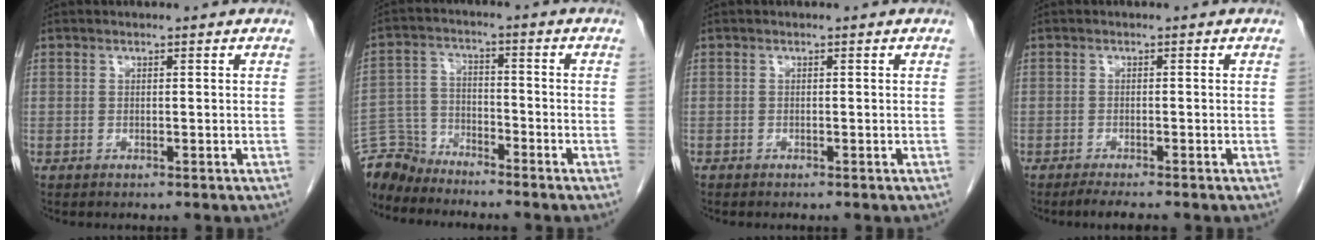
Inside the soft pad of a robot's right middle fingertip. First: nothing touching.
{"total": 6.8, "force": [-6.7, 1.3, -0.5], "torque": [0.005, 0.004, -0.132]}
{"total": 0.0}
{"total": 2.7, "force": [-2.3, -0.2, 1.5], "torque": [-0.029, -0.009, -0.037]}